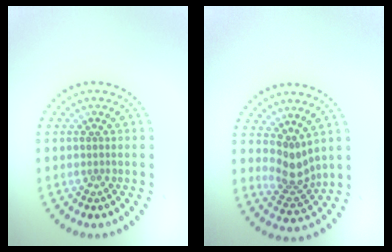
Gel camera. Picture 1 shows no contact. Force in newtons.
{"total": 2.8, "press": 2.1, "slide": 1.9}